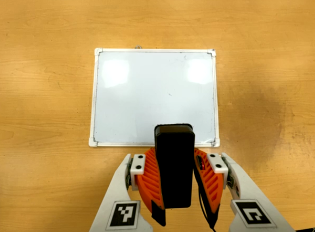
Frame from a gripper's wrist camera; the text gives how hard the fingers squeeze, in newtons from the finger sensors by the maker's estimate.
{"total": 6.0, "left": 5.6, "right": 6.5}